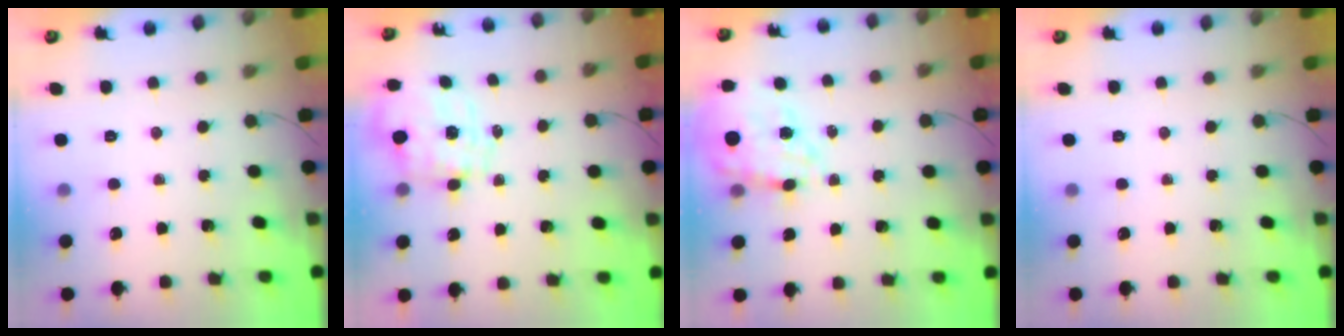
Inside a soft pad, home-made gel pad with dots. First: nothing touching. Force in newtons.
{"total": 2.0, "press": 1.7, "slide": 1.1}
{"total": 15.0, "press": 14.5, "slide": 3.8}
{"total": 0.0}